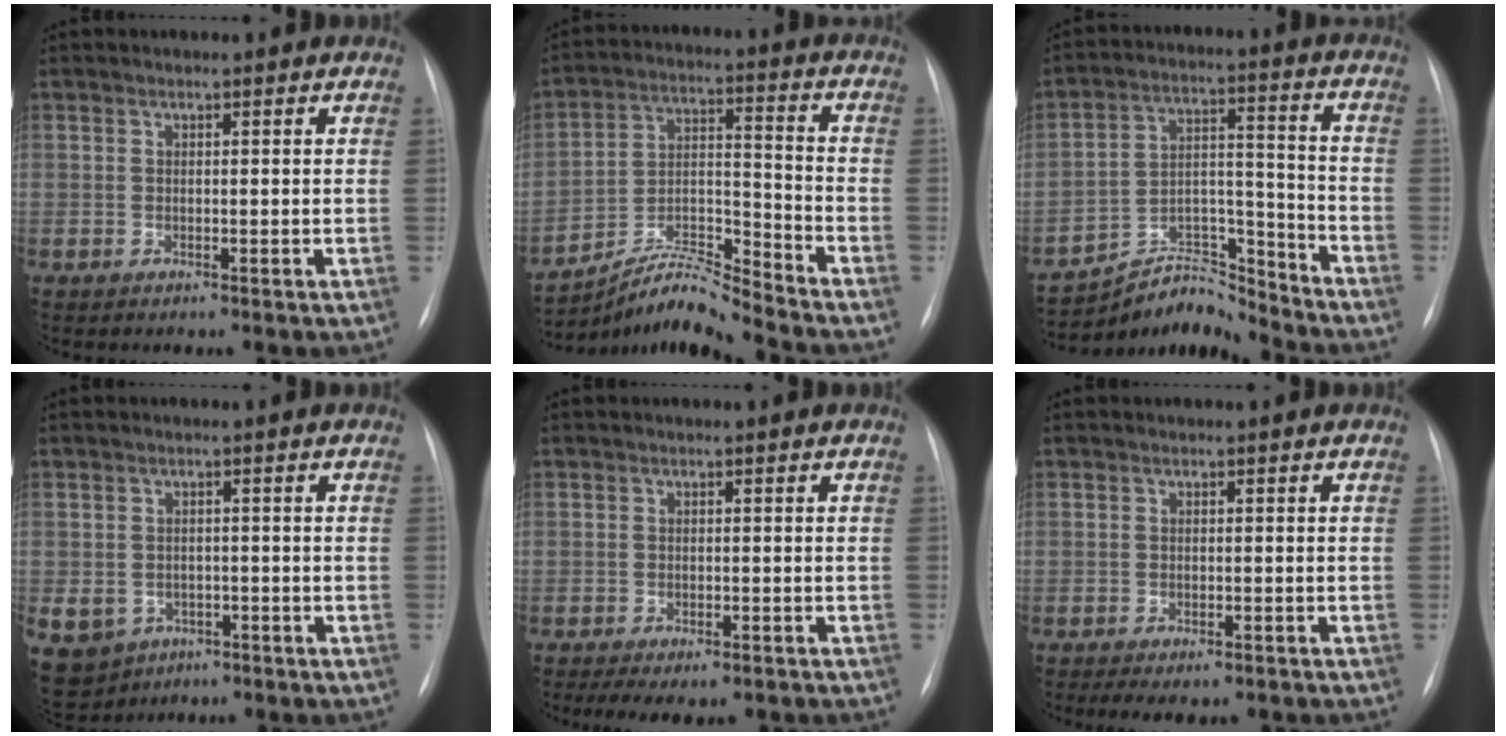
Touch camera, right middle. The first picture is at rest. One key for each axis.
{"total": 9.1, "fx": -8.8, "fy": -1.6, "fz": 1.3, "tx": -0.031, "ty": 0.024, "tz": -0.160}
{"total": 10.1, "fx": -10.0, "fy": 1.3, "fz": -0.6, "tx": 0.021, "ty": 0.062, "tz": -0.178}
{"total": 12.6, "fx": -5.7, "fy": 10.3, "fz": 4.5, "tx": -0.134, "ty": 0.002, "tz": -0.070}
{"total": 6.8, "fx": -5.0, "fy": 3.1, "fz": 3.3, "tx": -0.041, "ty": -0.001, "tz": -0.066}
{"total": 5.6, "fx": -4.2, "fy": 2.7, "fz": 2.6, "tx": -0.029, "ty": 0.001, "tz": -0.052}